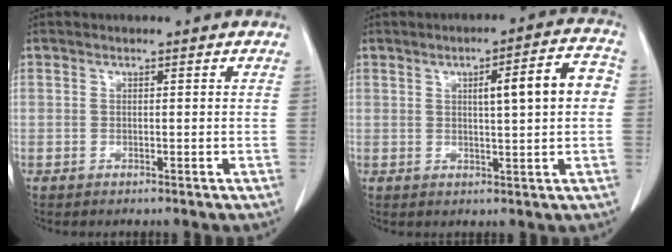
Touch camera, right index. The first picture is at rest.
{"total": 8.0, "force": [1.1, 0.9, 7.9], "torque": [-0.111, 0.019, 0.015]}